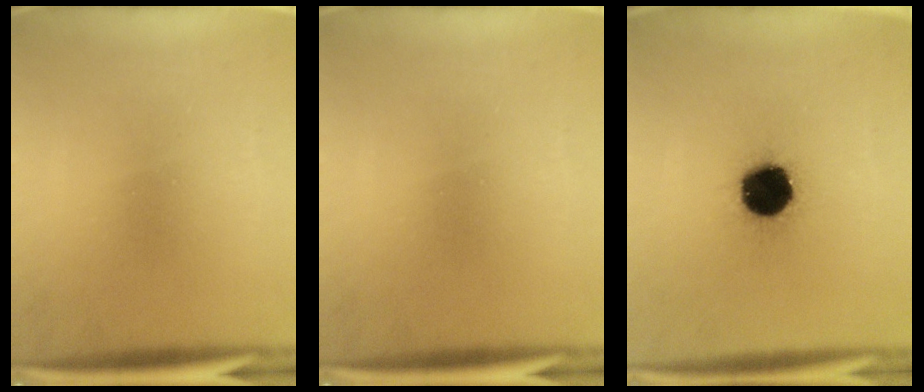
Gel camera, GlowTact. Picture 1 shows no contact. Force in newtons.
{"total": 0.0}
{"total": 16.7}